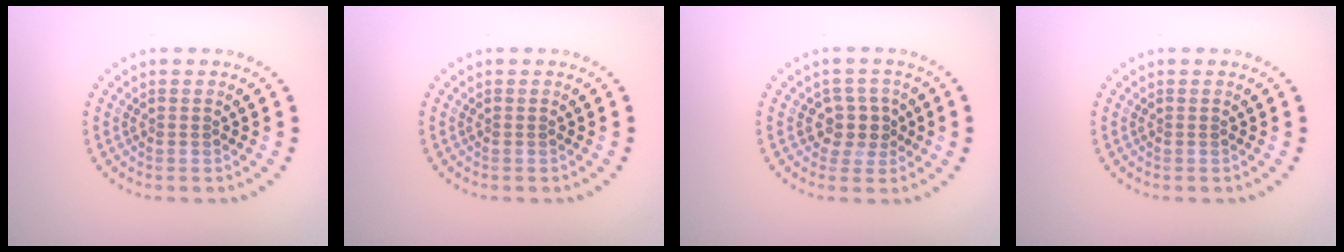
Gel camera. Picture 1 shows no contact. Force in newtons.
{"total": 0.0}
{"total": 2.5, "press": 2.1, "slide": 1.4}
{"total": 0.0}